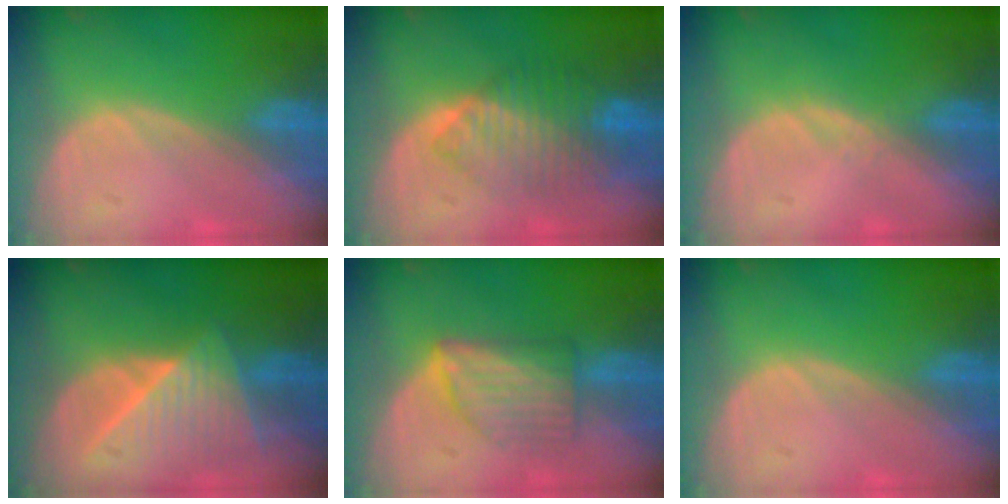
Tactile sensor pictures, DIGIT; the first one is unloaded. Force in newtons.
{"total": 8.0, "press": 7.2, "slide": 3.3}
{"total": 0.8, "press": 0.6, "slide": 0.5}
{"total": 7.7, "press": 7.3, "slide": 2.5}
{"total": 6.1, "press": 5.9, "slide": 1.3}
{"total": 0.0}